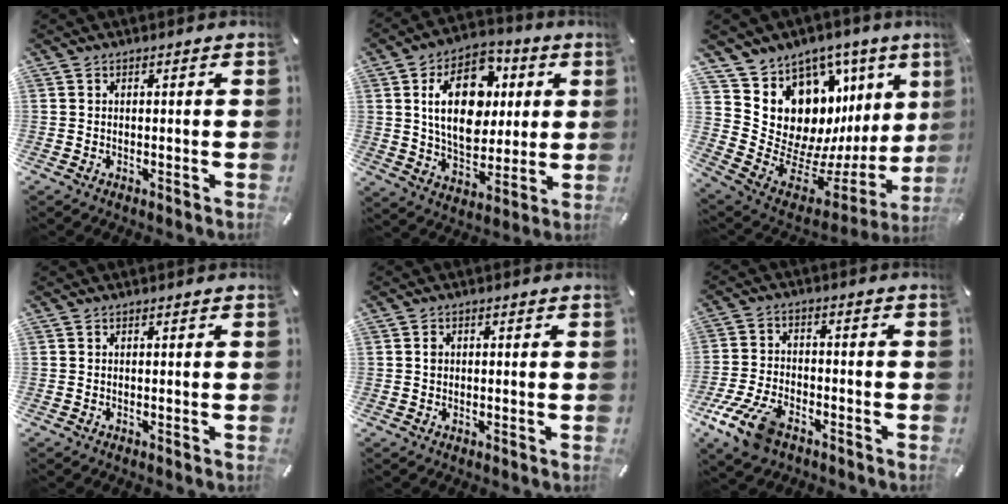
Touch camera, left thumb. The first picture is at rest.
{"total": 18.4, "force": [4.1, 12.5, 12.9], "torque": [-0.226, 0.009, 0.072]}
{"total": 16.3, "force": [6.3, 13.2, 7.1], "torque": [-0.064, -0.112, 0.156]}
{"total": 0.0}
{"total": 1.2, "force": [0.1, 1.0, 0.5], "torque": [-0.011, 0.005, 0.000]}
{"total": 10.9, "force": [-6.3, 5.9, 6.6], "torque": [-0.141, 0.026, -0.117]}